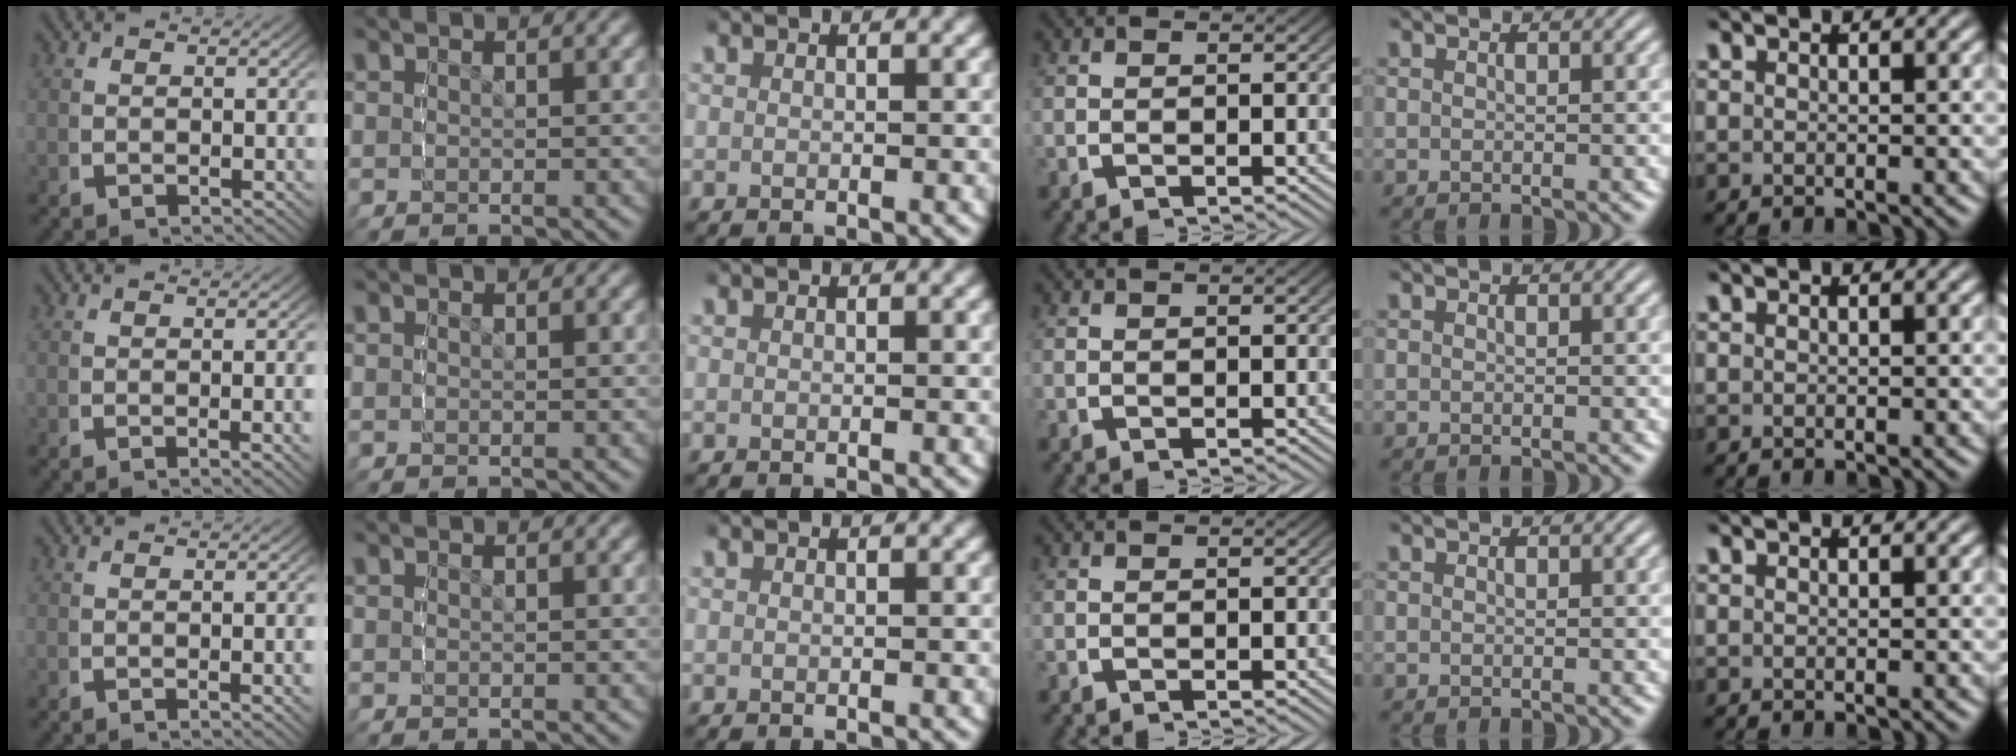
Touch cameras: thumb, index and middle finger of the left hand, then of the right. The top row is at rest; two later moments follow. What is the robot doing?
{"motion": "lift_and_place", "object": "bottle"}